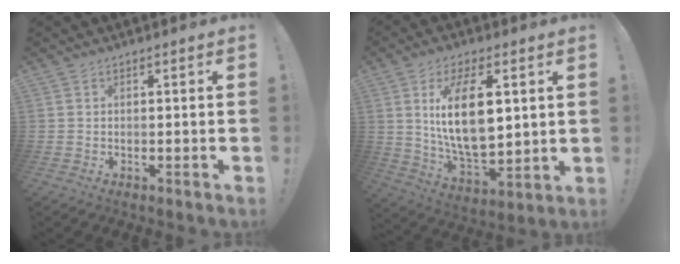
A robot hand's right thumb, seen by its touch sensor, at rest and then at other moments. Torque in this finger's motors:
{"motor_torque": [0.98, 2.68, 1.11, 0.99, 0.17]}